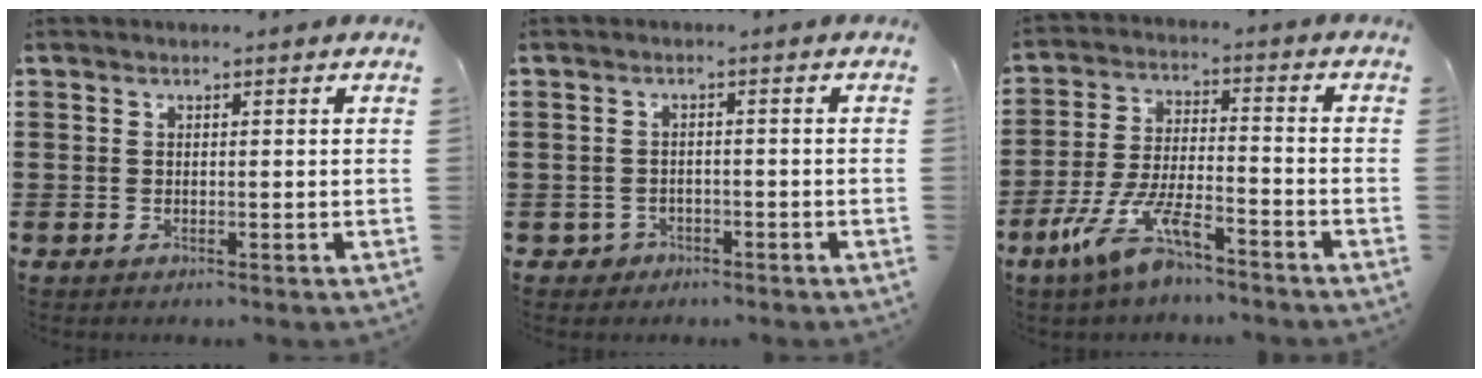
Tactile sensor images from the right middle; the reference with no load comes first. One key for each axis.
{"total": 1.8, "fx": -1.3, "fy": 1.1, "fz": 0.0, "tx": -0.008, "ty": 0.001, "tz": -0.032}
{"total": 10.1, "fx": -7.0, "fy": 2.2, "fz": 6.9, "tx": -0.153, "ty": -0.002, "tz": -0.136}